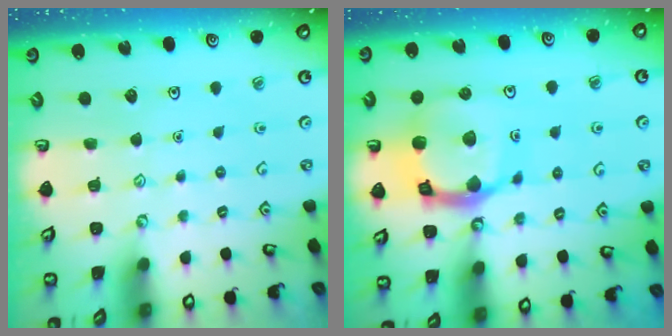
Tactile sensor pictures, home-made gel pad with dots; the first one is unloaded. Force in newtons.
{"total": 17.6, "press": 17.5, "slide": 2.1}